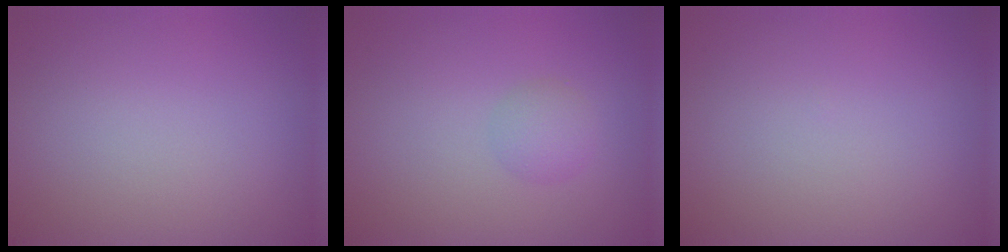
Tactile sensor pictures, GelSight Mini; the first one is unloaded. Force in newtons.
{"total": 1.6, "press": 1.6, "slide": 0.0}
{"total": 0.0}